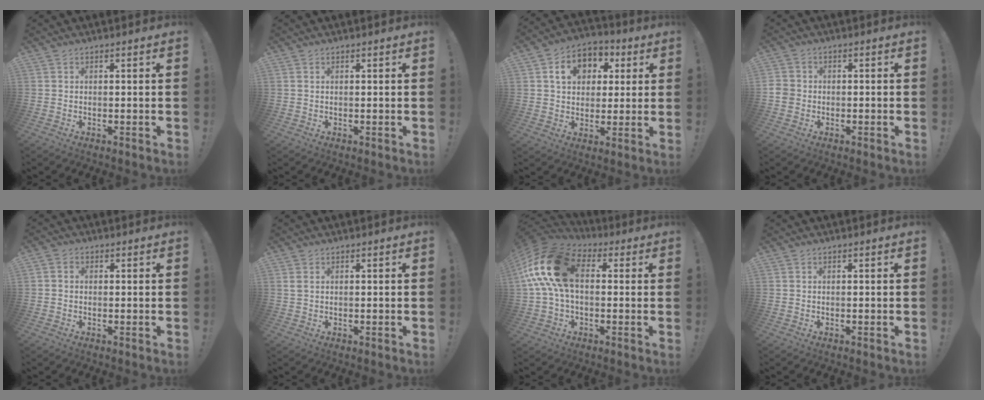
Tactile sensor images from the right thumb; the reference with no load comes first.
{"total": 0.5, "force": [0.3, -0.1, 0.4], "torque": [-0.009, 0.000, 0.005]}
{"total": 10.3, "force": [3.4, 8.1, 5.3], "torque": [-0.079, 0.000, 0.065]}
{"total": 3.2, "force": [-1.5, 2.6, 1.1], "torque": [-0.022, 0.009, -0.027]}
{"total": 1.8, "force": [-0.4, 1.5, 0.9], "torque": [-0.019, 0.006, -0.006]}
{"total": 1.4, "force": [0.6, 0.7, 1.1], "torque": [-0.023, 0.002, 0.011]}
{"total": 19.1, "force": [3.3, 11.7, 14.7], "torque": [-0.281, 0.019, 0.063]}
{"total": 0.0}